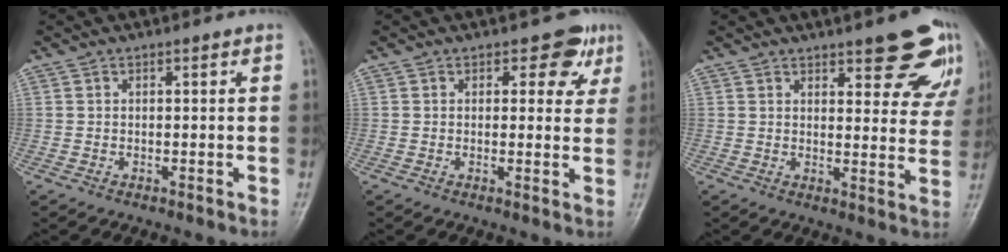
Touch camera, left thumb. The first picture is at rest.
{"total": 5.1, "force": [2.5, 3.4, 2.8], "torque": [0.004, -0.006, 0.023]}
{"total": 12.4, "force": [7.3, 4.4, 9.1], "torque": [-0.067, -0.037, 0.090]}